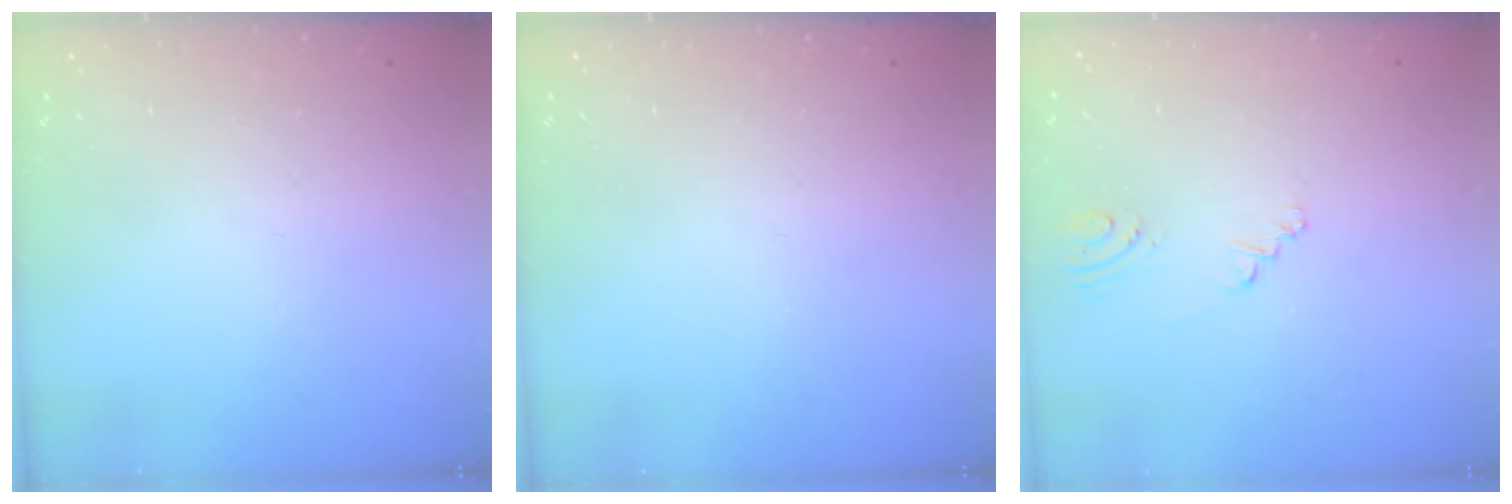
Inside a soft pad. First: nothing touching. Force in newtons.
{"total": 0.0}
{"total": 2.0, "press": 1.6, "slide": 1.2}